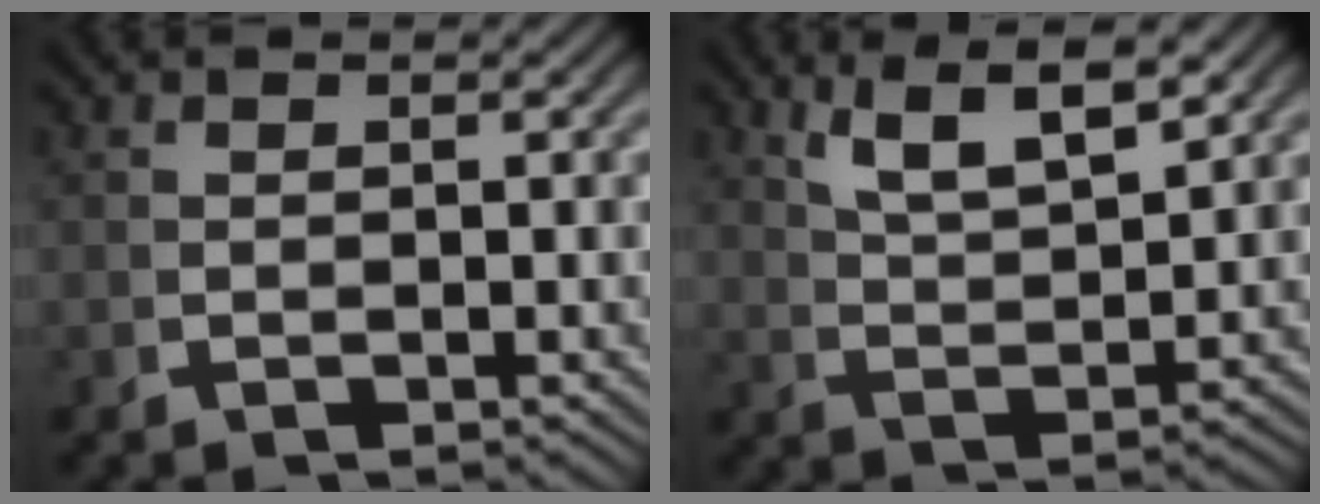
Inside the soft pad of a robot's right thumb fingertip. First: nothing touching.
{"total": 5.8, "force": [4.1, 1.5, 3.9], "torque": [-0.063, 0.010, 0.078]}